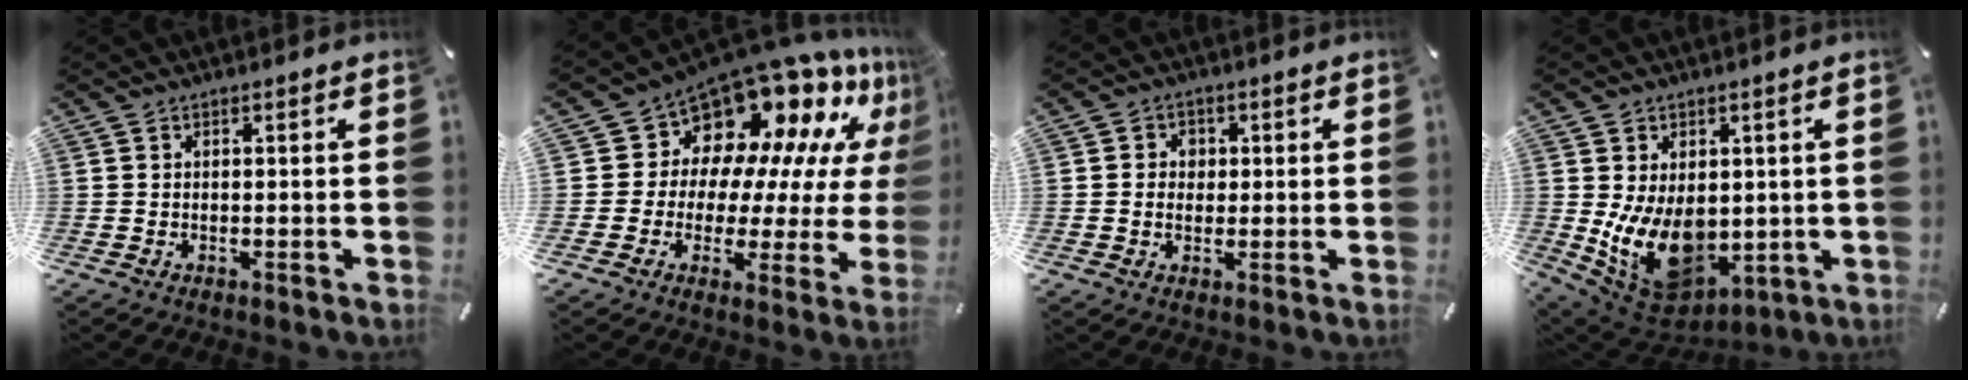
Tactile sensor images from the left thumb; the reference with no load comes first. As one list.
[{"total": 14.5, "force": [11.5, 8.0, 3.7], "torque": [-0.059, -0.124, 0.194]}, {"total": 3.6, "force": [-0.2, 3.3, 1.6], "torque": [-0.026, 0.005, -0.008]}, {"total": 14.4, "force": [-0.6, 10.8, 9.5], "torque": [-0.175, -0.020, -0.001]}]